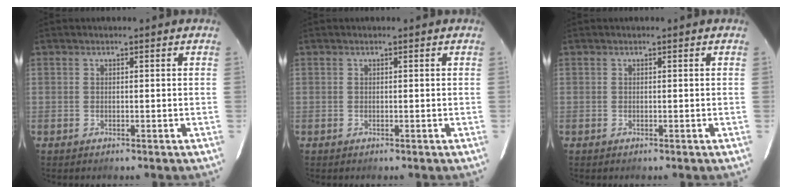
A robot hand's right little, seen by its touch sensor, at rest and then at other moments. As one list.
[{"total": 0.0}, {"total": 0.0}]